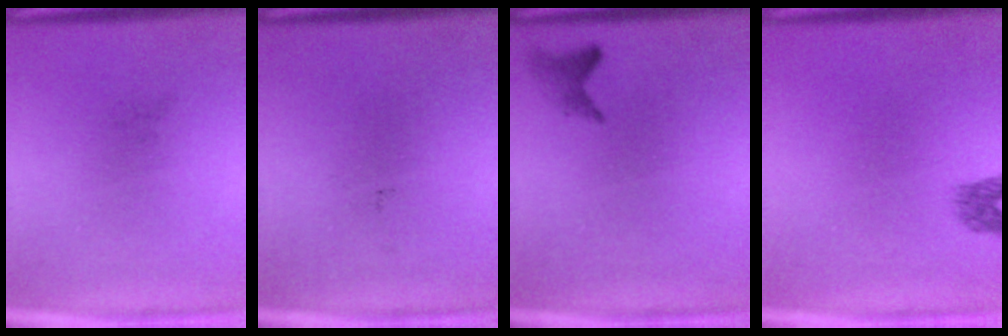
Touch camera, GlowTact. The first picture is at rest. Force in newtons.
{"total": 0.0}
{"total": 1.4}
{"total": 1.6}